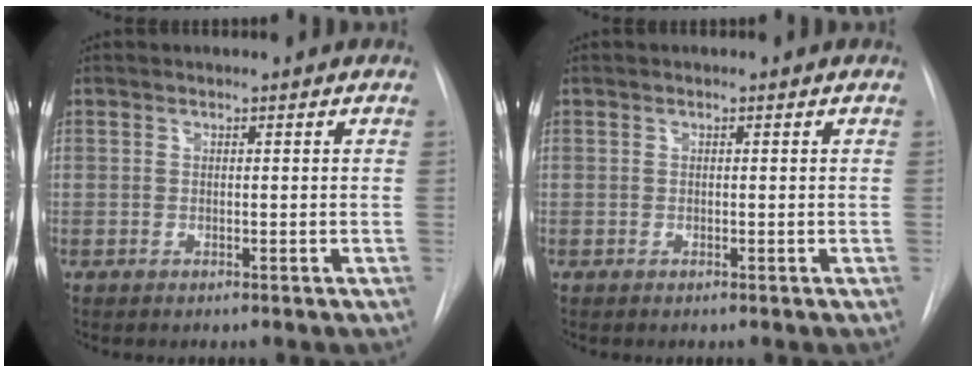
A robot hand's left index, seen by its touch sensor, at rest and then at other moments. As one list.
[{"total": 0.0}]